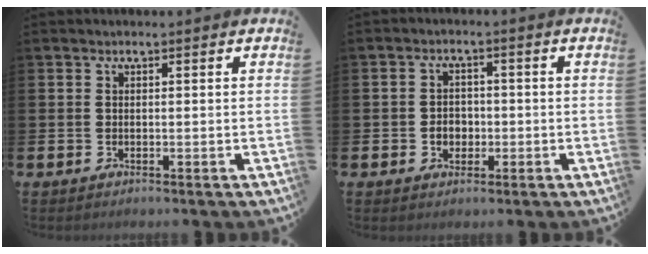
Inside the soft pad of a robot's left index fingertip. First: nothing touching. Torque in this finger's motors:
{"motor_torque": [0.10, 0.01, 0.04, 0.01]}